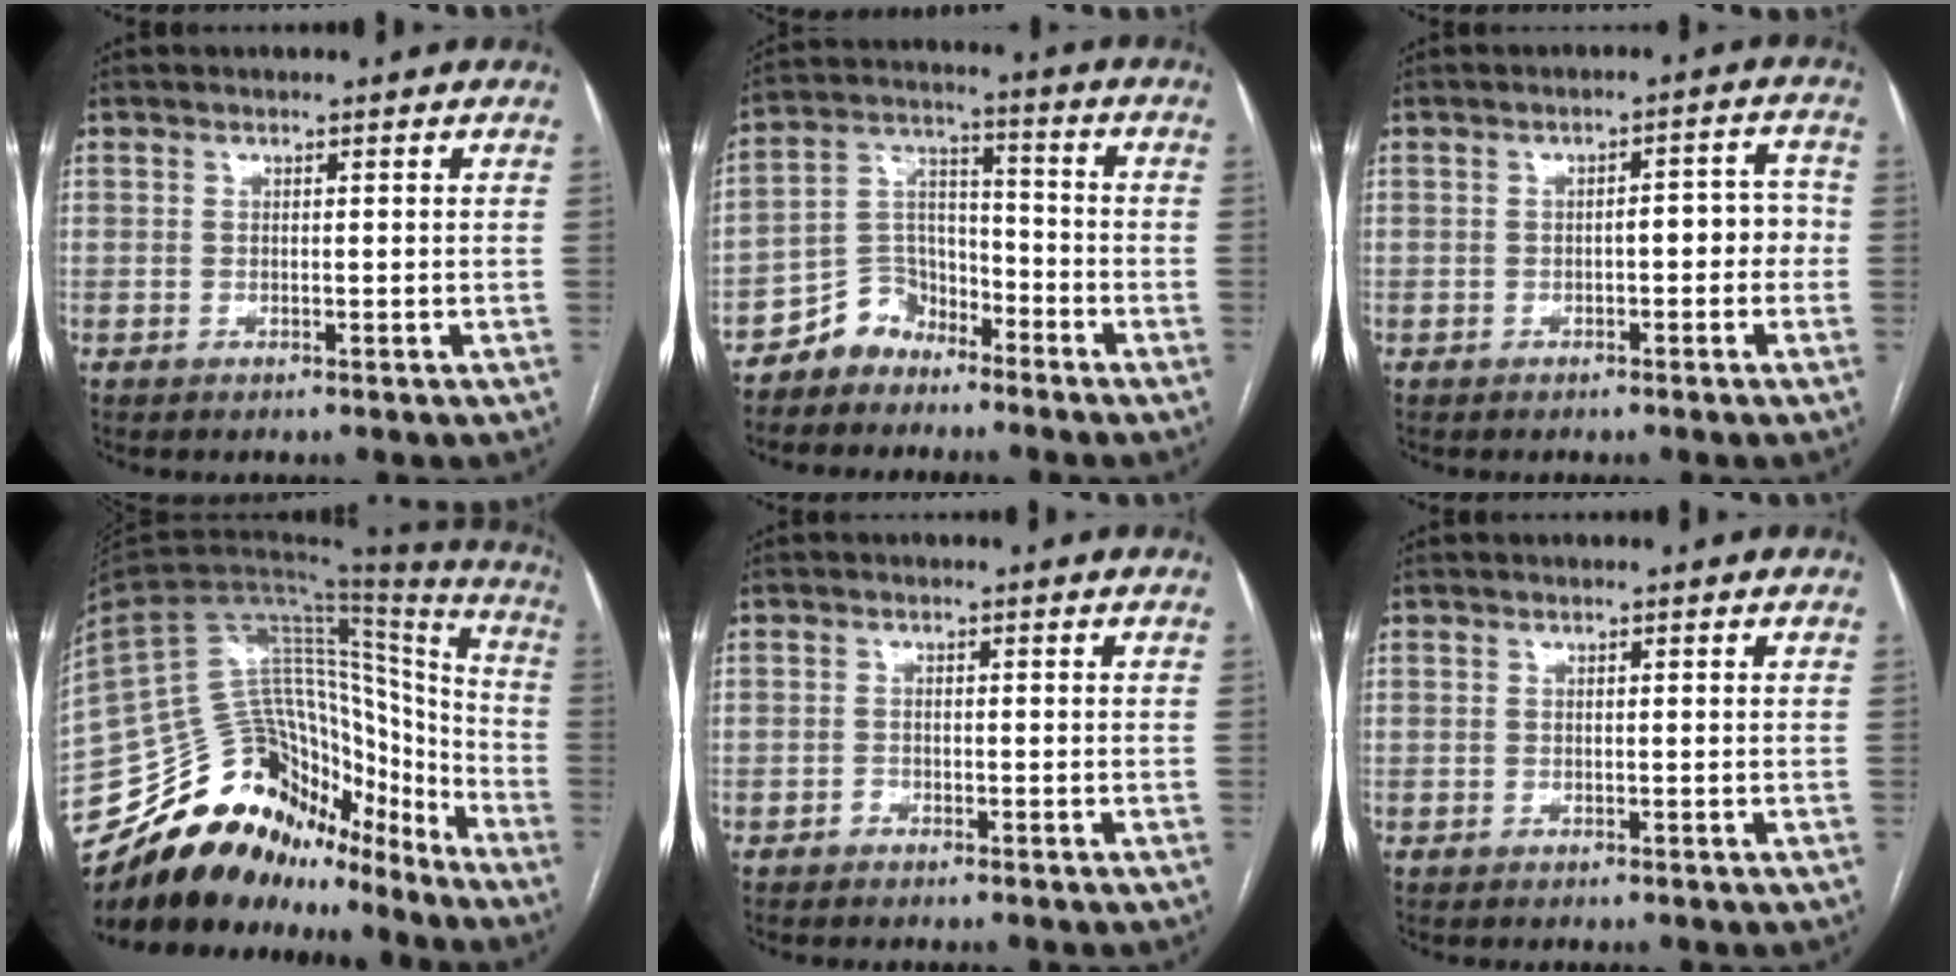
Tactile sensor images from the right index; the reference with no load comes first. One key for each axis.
{"total": 7.3, "fx": -5.7, "fy": 4.5, "fz": 0.9, "tx": -0.010, "ty": 0.031, "tz": -0.109}
{"total": 4.5, "fx": -0.9, "fy": 1.7, "fz": 4.1, "tx": -0.048, "ty": 0.028, "tz": -0.010}
{"total": 28.7, "fx": -23.4, "fy": 12.4, "fz": 11.1, "tx": -0.204, "ty": 0.036, "tz": -0.357}
{"total": 0.9, "fx": -0.7, "fy": 0.5, "fz": 0.1, "tx": 0.001, "ty": 0.003, "tz": -0.016}
{"total": 0.0}